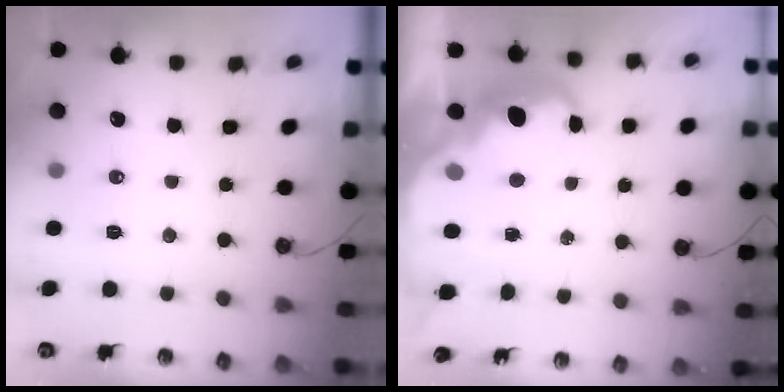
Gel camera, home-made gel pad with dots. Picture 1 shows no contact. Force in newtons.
{"total": 4.8, "press": 4.7, "slide": 0.7}